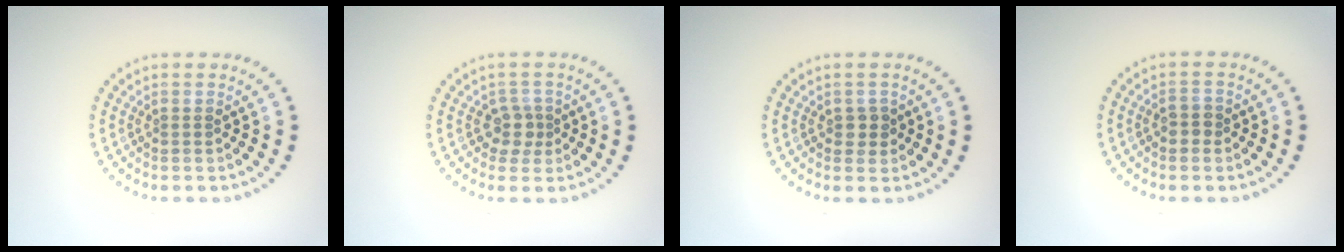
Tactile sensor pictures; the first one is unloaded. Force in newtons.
{"total": 2.0, "press": 1.6, "slide": 1.2}
{"total": 1.3, "press": 1.2, "slide": 0.4}
{"total": 1.4, "press": 1.4, "slide": 0.3}